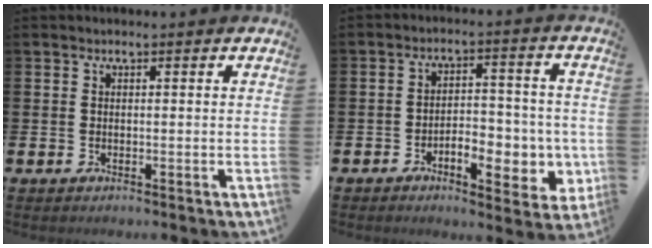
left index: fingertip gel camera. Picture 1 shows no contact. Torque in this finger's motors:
{"motor_torque": [0.35, 0.16, 0.75, 0.14]}